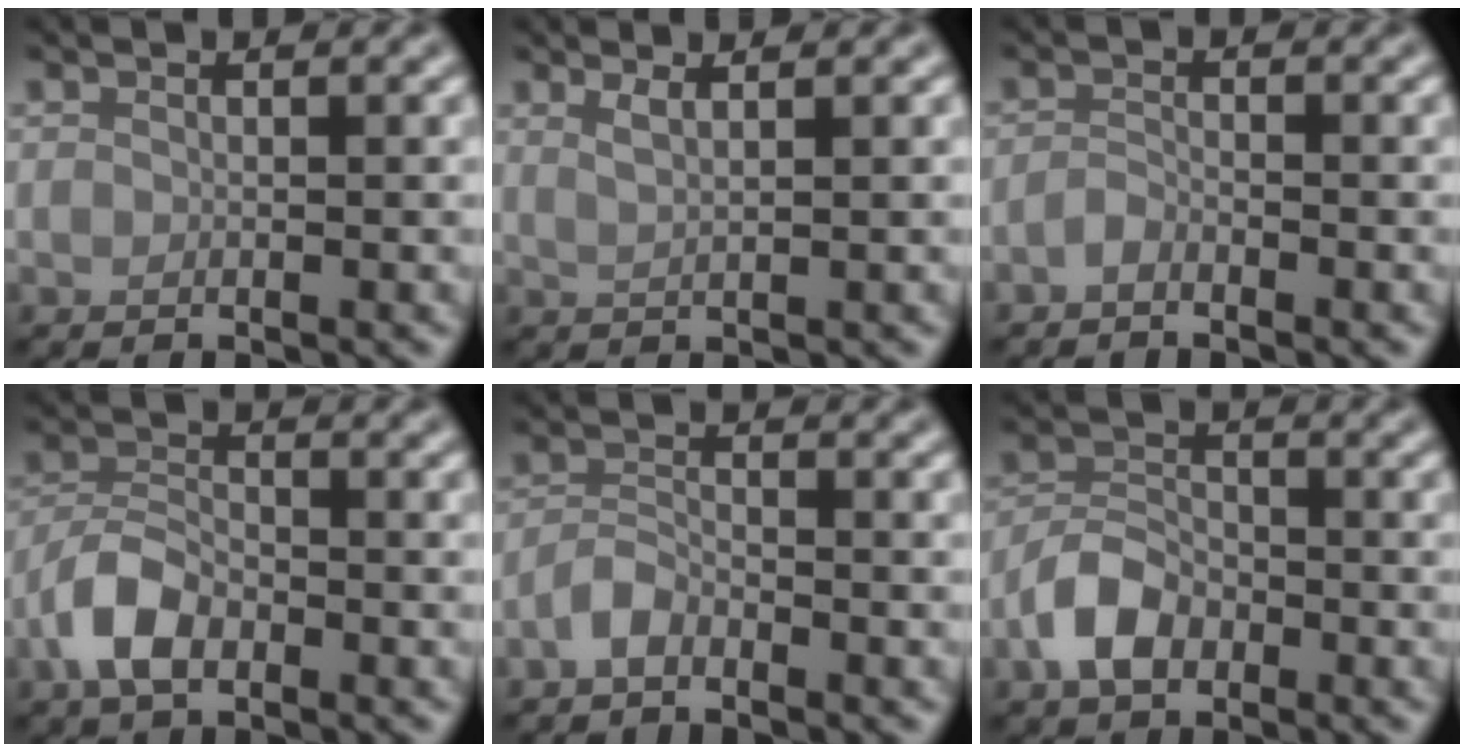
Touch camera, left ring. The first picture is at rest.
{"total": 1.8, "force": [1.2, 0.7, 1.3], "torque": [-0.013, 0.003, 0.012]}
{"total": 1.0, "force": [-0.8, 0.3, 0.5], "torque": [-0.011, 0.000, -0.019]}
{"total": 3.8, "force": [-2.0, 1.9, 2.5], "torque": [-0.049, 0.005, -0.048]}
{"total": 1.7, "force": [-1.3, 0.6, 0.8], "torque": [-0.018, 0.004, -0.031]}
{"total": 3.6, "force": [-1.9, 2.1, 2.1], "torque": [-0.036, 0.006, -0.045]}